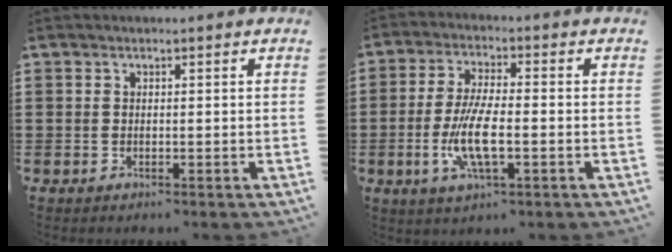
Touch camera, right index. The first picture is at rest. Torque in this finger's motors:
{"motor_torque": [2.08, 0.06, 1.05, 0.21]}